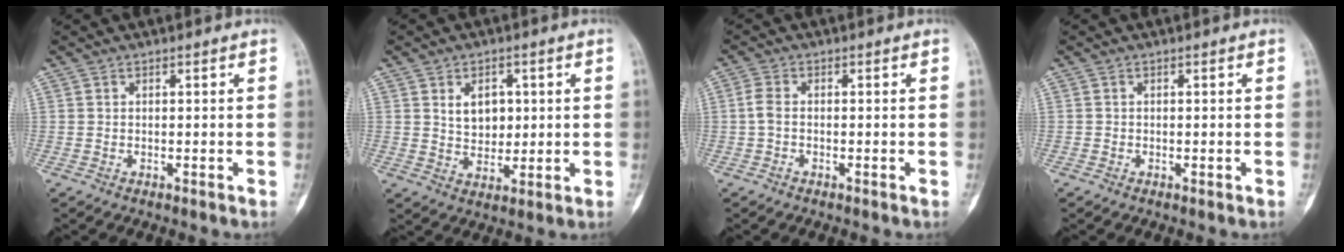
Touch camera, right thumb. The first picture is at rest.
{"total": 6.2, "force": [1.7, 4.4, 4.1], "torque": [-0.034, -0.011, 0.032]}
{"total": 2.3, "force": [-0.4, 1.4, 1.8], "torque": [-0.040, 0.006, -0.015]}
{"total": 0.0}